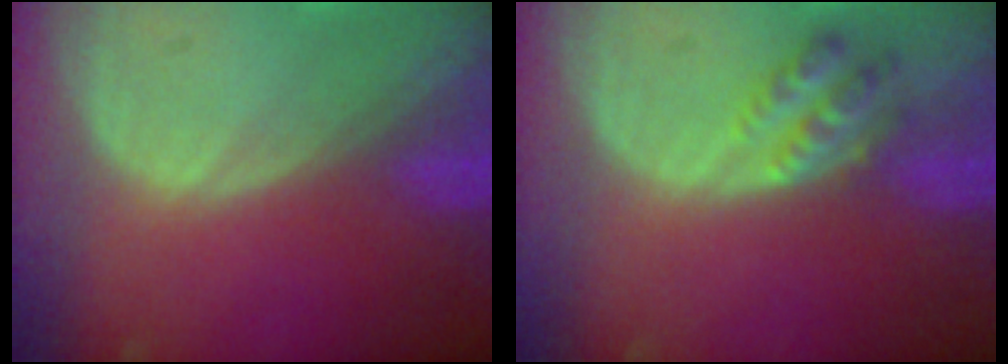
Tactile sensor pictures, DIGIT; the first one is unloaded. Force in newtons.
{"total": 4.6, "press": 3.9, "slide": 2.5}